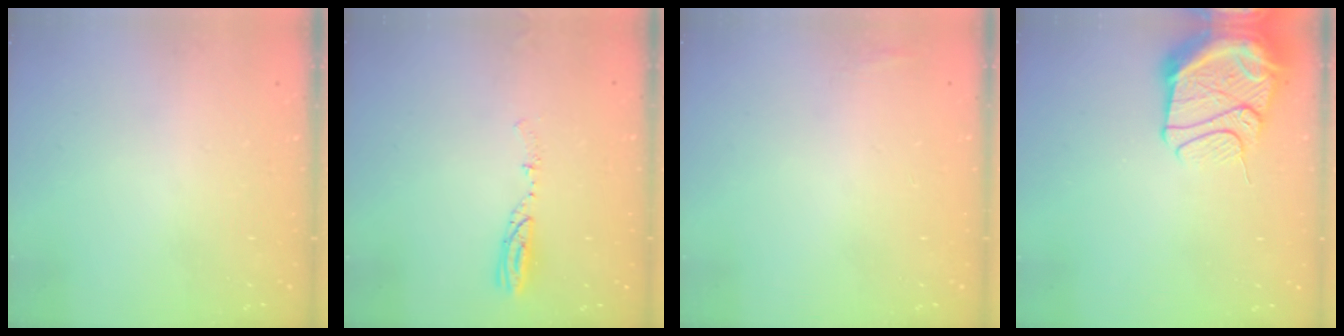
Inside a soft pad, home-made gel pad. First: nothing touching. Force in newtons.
{"total": 4.5, "press": 4.3, "slide": 1.0}
{"total": 9.7, "press": 4.2, "slide": 8.8}
{"total": 14.8, "press": 14.7, "slide": 1.7}